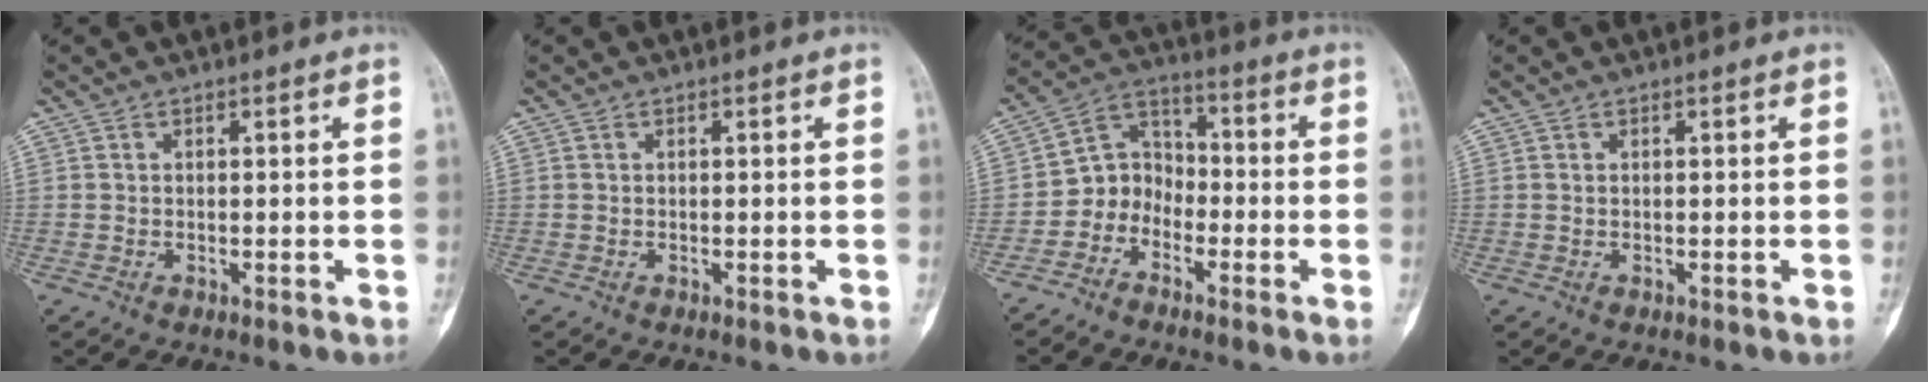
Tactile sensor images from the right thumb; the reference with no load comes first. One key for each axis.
{"total": 0.0}
{"total": 7.1, "fx": -3.2, "fy": 5.9, "fz": 2.5, "tx": -0.011, "ty": 0.056, "tz": -0.074}
{"total": 0.0}